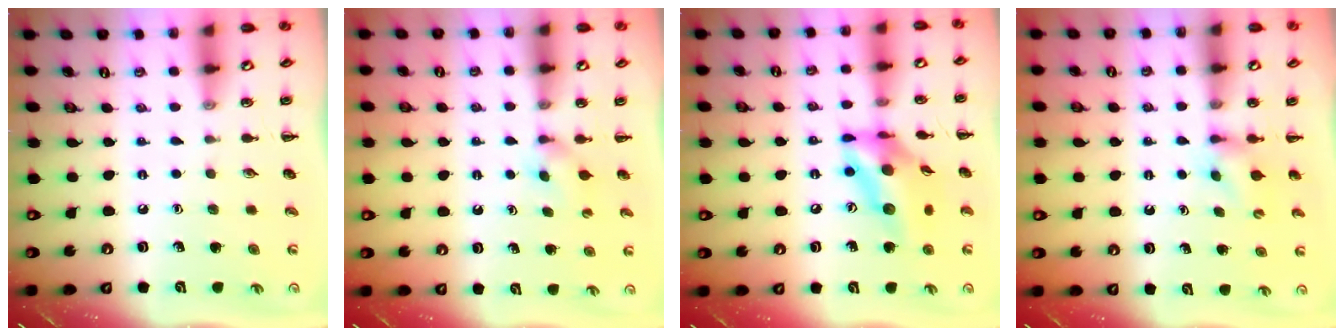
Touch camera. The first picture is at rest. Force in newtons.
{"total": 2.5, "press": 2.3, "slide": 1.0}
{"total": 15.3, "press": 14.6, "slide": 4.3}
{"total": 3.8, "press": 3.6, "slide": 1.2}